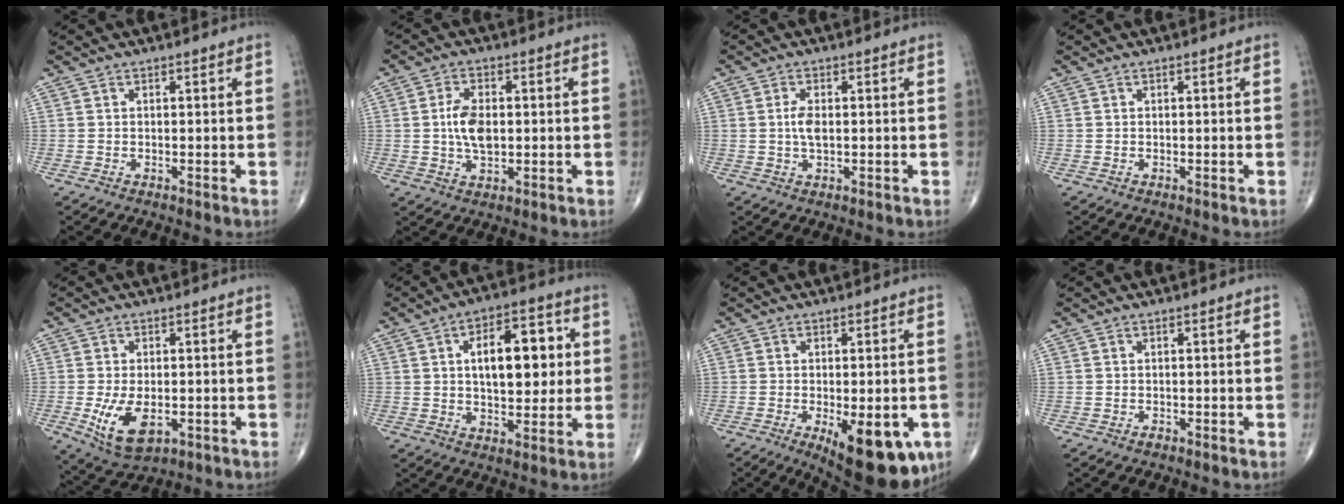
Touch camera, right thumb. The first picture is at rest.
{"total": 6.8, "force": [0.3, 3.8, 5.7], "torque": [-0.104, 0.000, 0.006]}
{"total": 3.3, "force": [0.2, 1.5, 2.9], "torque": [-0.060, 0.000, 0.004]}
{"total": 0.0}
{"total": 9.3, "force": [-2.3, 5.0, 7.5], "torque": [-0.136, -0.010, -0.026]}
{"total": 14.3, "force": [2.4, 7.4, 11.9], "torque": [-0.145, 0.008, 0.036]}
{"total": 15.4, "force": [-5.7, 6.2, 12.9], "torque": [-0.132, -0.007, -0.062]}
{"total": 0.6, "force": [-0.4, 0.3, 0.3], "torque": [-0.004, 0.002, -0.008]}